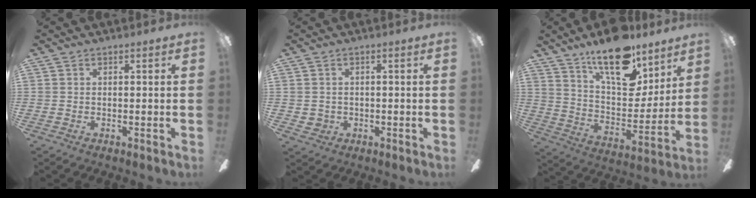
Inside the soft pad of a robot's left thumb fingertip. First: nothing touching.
{"total": 2.1, "force": [-0.2, 2.0, 0.5], "torque": [-0.010, 0.003, -0.005]}
{"total": 19.4, "force": [14.2, 8.0, 10.6], "torque": [-0.171, -0.089, 0.245]}